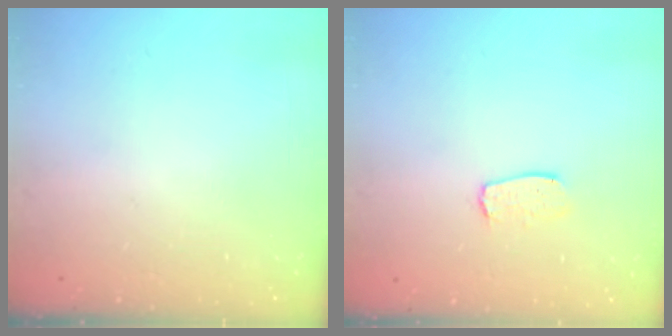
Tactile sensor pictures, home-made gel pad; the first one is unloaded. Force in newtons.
{"total": 5.8, "press": 5.8, "slide": 0.4}